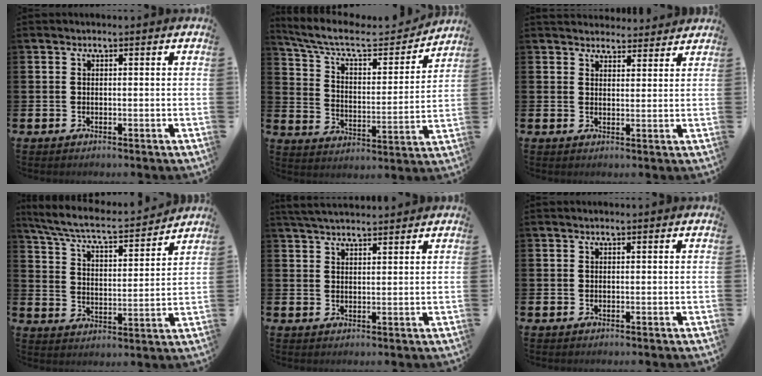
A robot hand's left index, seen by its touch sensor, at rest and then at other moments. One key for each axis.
{"total": 8.9, "fx": 7.6, "fy": 2.7, "fz": 3.8, "tx": -0.102, "ty": -0.047, "tz": 0.125}
{"total": 3.6, "fx": 3.5, "fy": 0.8, "fz": -0.1, "tx": 0.002, "ty": -0.018, "tz": 0.063}
{"total": 6.8, "fx": 6.2, "fy": 1.0, "fz": 2.4, "tx": -0.077, "ty": -0.047, "tz": 0.103}
{"total": 3.5, "fx": 3.5, "fy": 0.4, "fz": 0.6, "tx": -0.016, "ty": -0.011, "tz": 0.064}
{"total": 0.0}